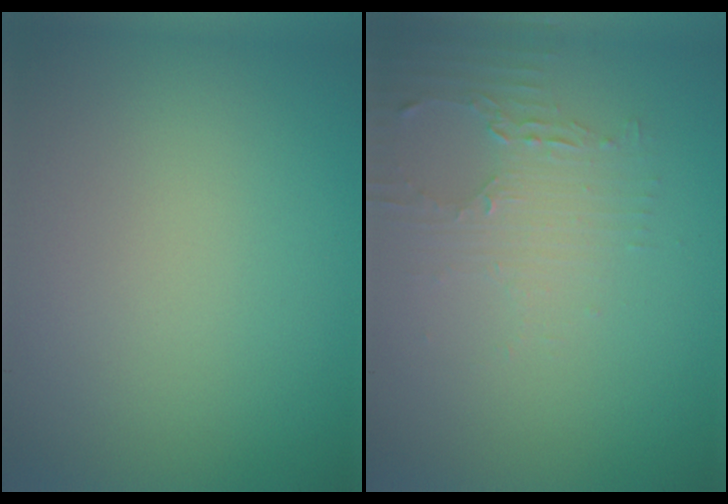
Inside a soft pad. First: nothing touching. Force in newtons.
{"total": 2.2, "press": 2.1, "slide": 0.6}